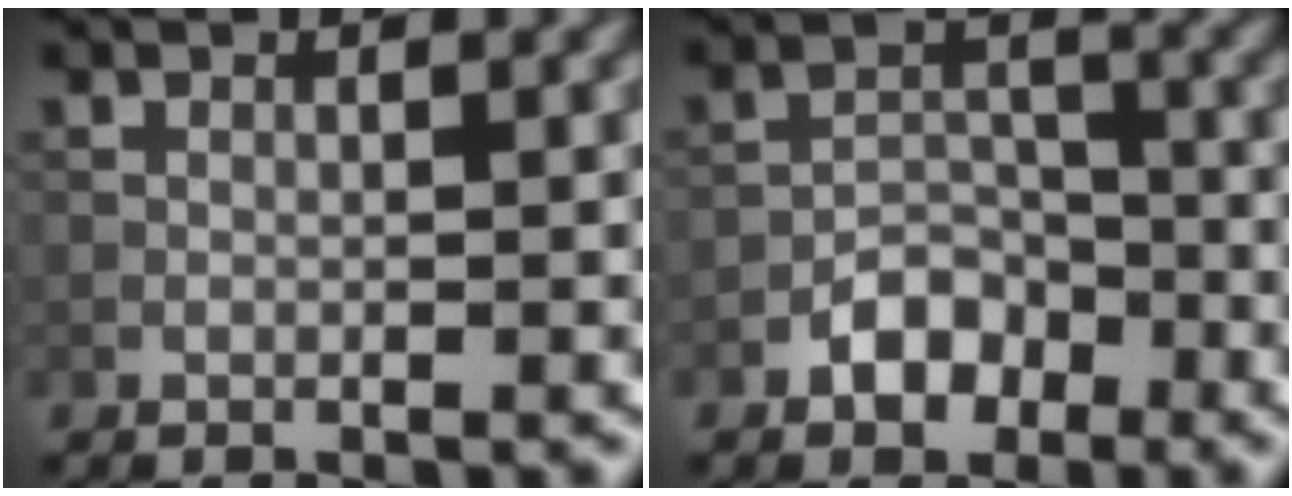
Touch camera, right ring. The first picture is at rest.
{"total": 3.4, "force": [-2.1, 2.1, 1.5], "torque": [-0.018, 0.009, -0.038]}